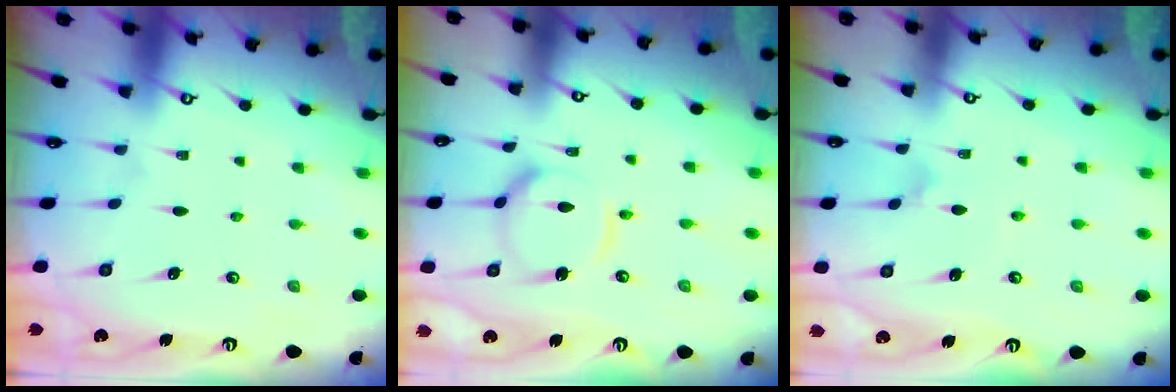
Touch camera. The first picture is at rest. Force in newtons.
{"total": 11.5, "press": 11.4, "slide": 1.2}
{"total": 3.9, "press": 3.8, "slide": 0.4}